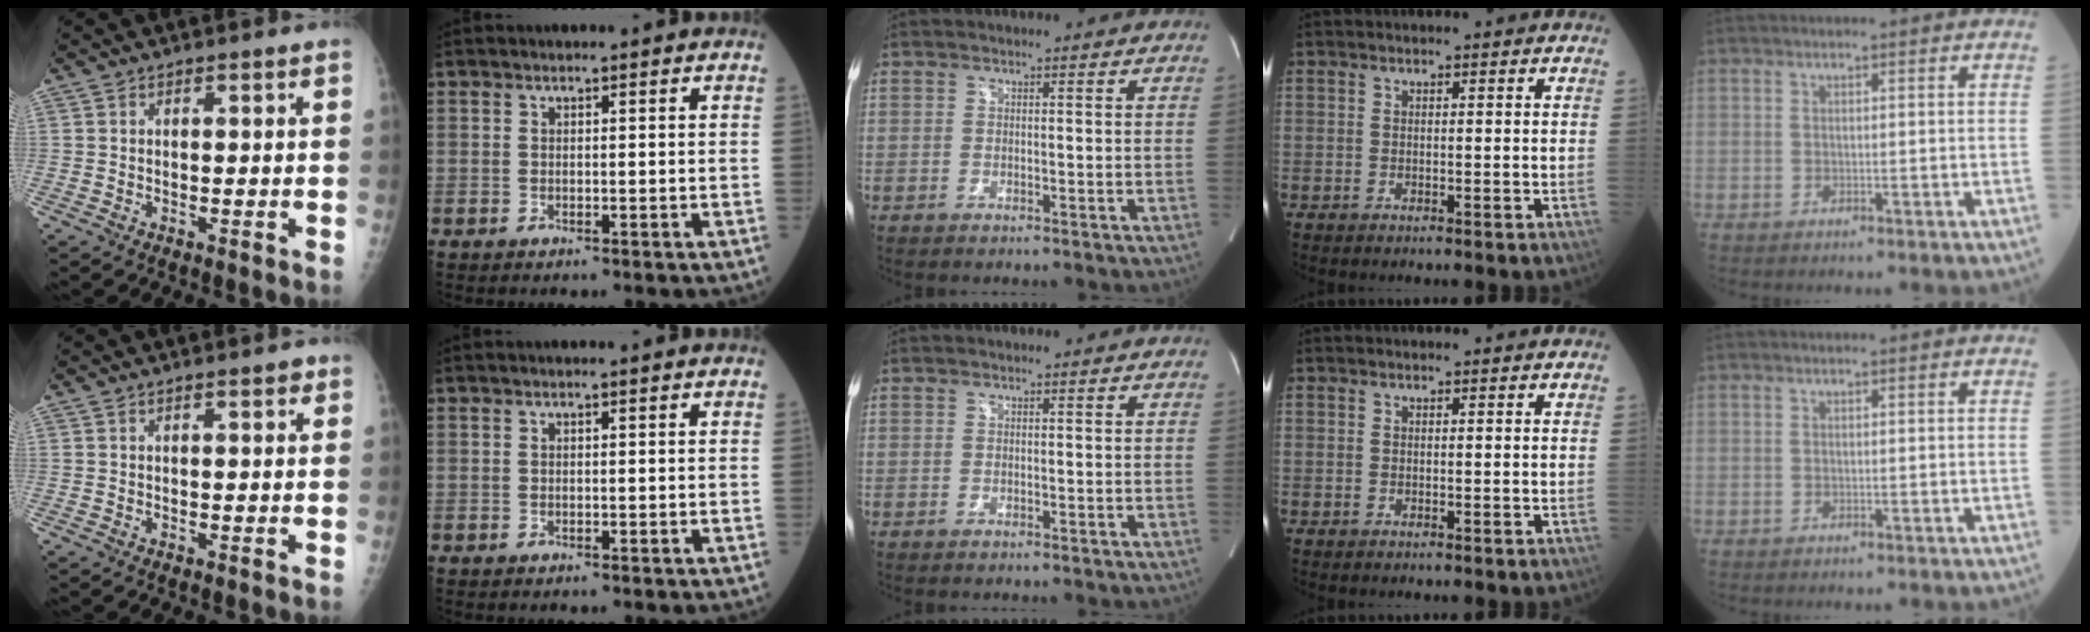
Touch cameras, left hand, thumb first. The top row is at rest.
{"thumb": {"total": 1.3, "force": [0.8, 0.4, 1.0], "torque": [-0.011, 0.000, 0.007]}, "index": {"total": 0.6, "force": [0.5, 0.0, 0.2], "torque": [-0.003, 0.003, 0.010]}}